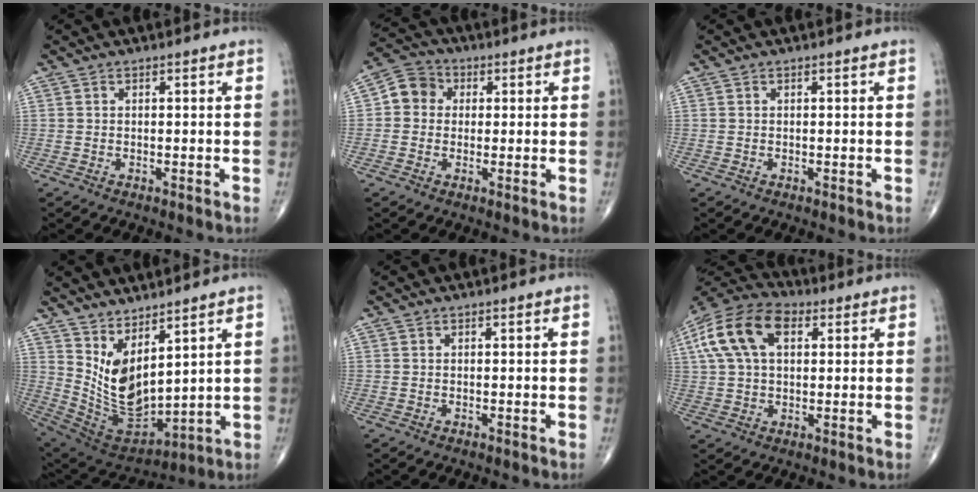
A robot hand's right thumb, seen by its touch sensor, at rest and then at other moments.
{"total": 6.2, "force": [0.6, 5.5, 2.7], "torque": [-0.029, 0.016, -0.003]}
{"total": 0.0}
{"total": 13.2, "force": [5.9, 6.1, 10.1], "torque": [-0.176, -0.049, 0.146]}
{"total": 0.0}
{"total": 14.8, "force": [4.6, 8.9, 10.9], "torque": [-0.207, 0.024, 0.077]}